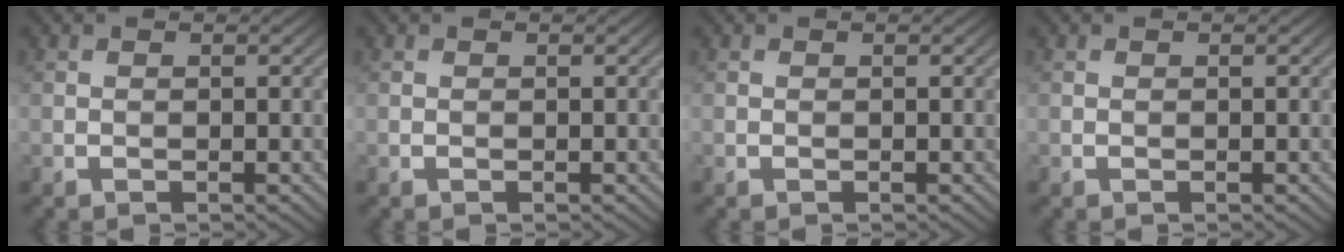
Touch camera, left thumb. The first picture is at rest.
{"total": 0.0}
{"total": 0.0}
{"total": 0.0}